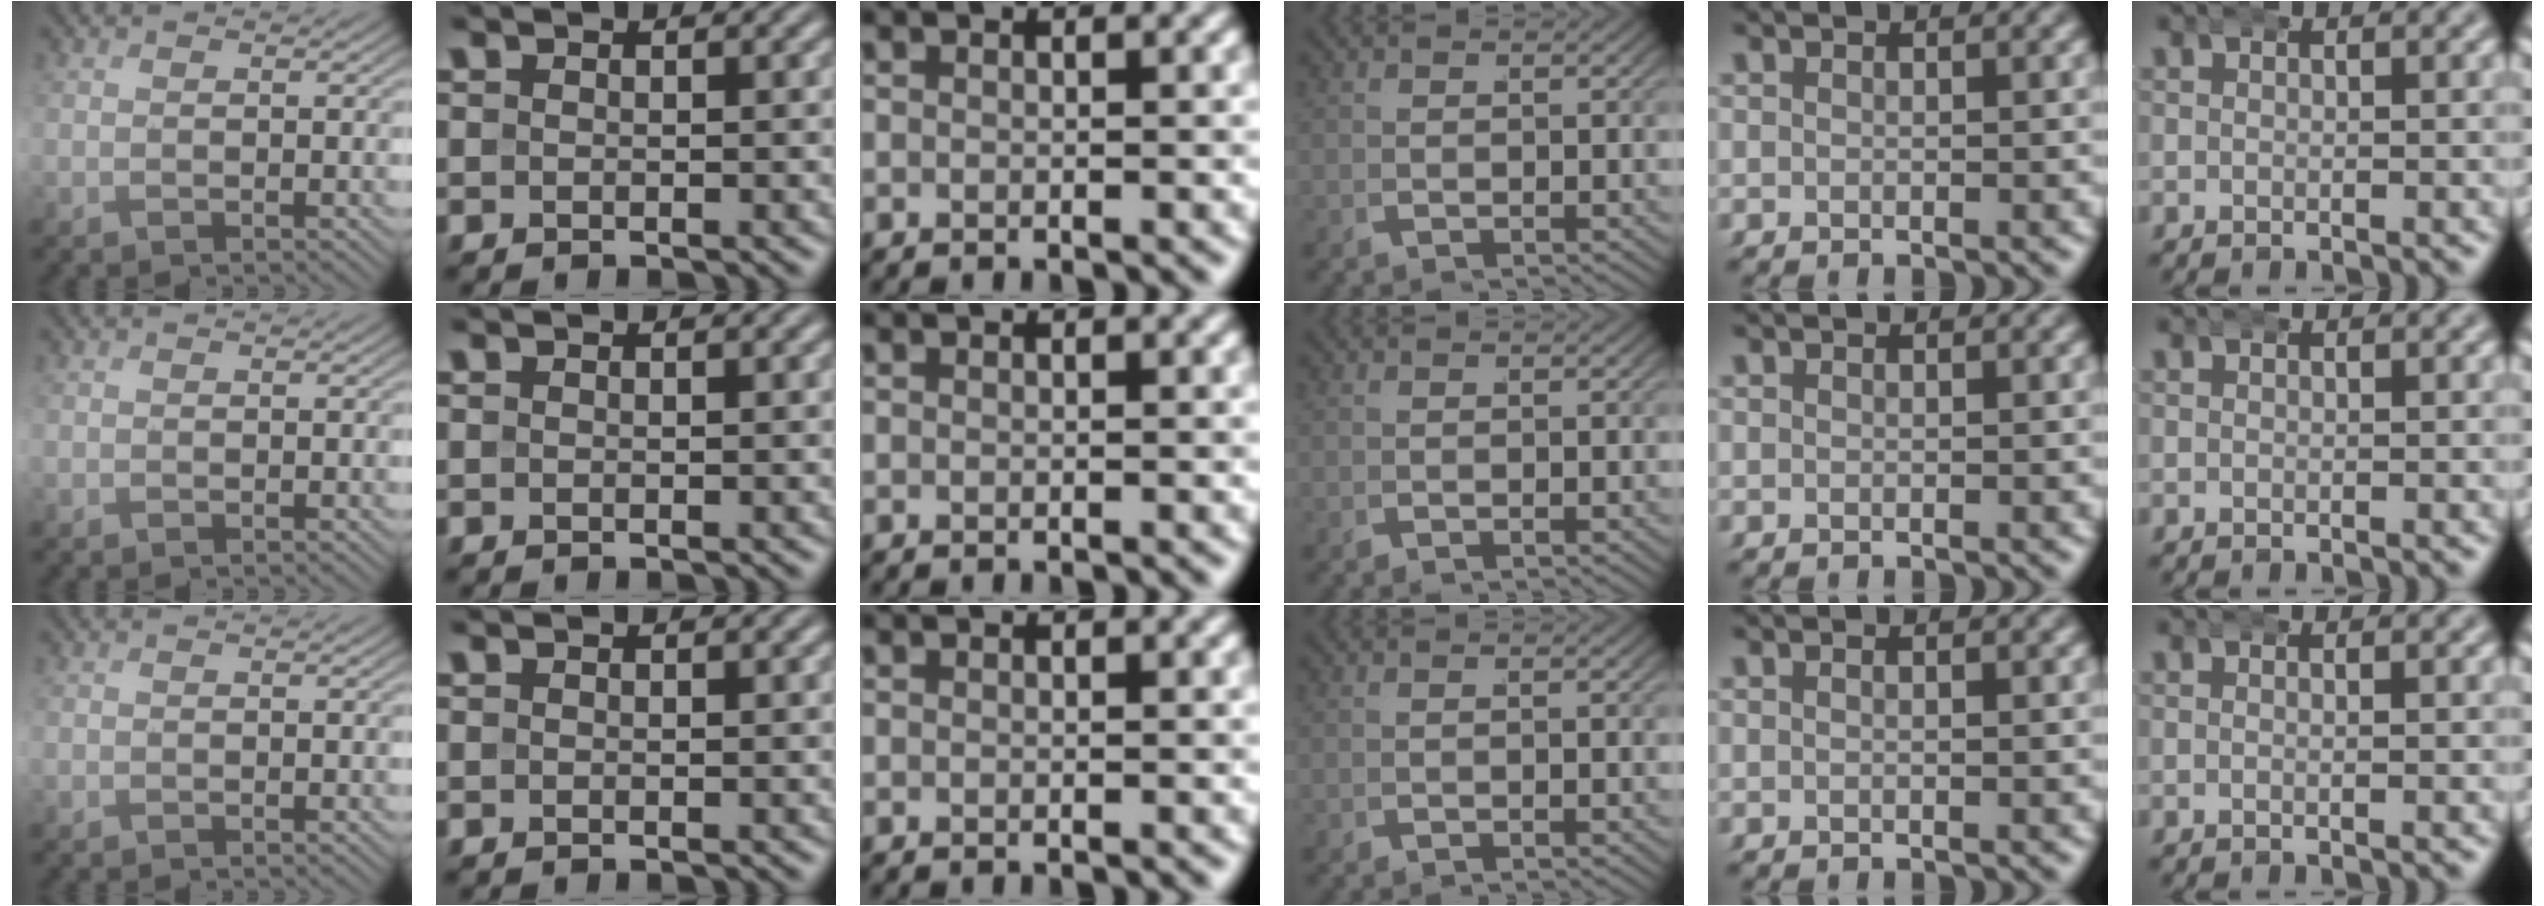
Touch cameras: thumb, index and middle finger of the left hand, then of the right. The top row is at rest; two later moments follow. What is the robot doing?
{"motion": "wrap", "object": "bandana"}